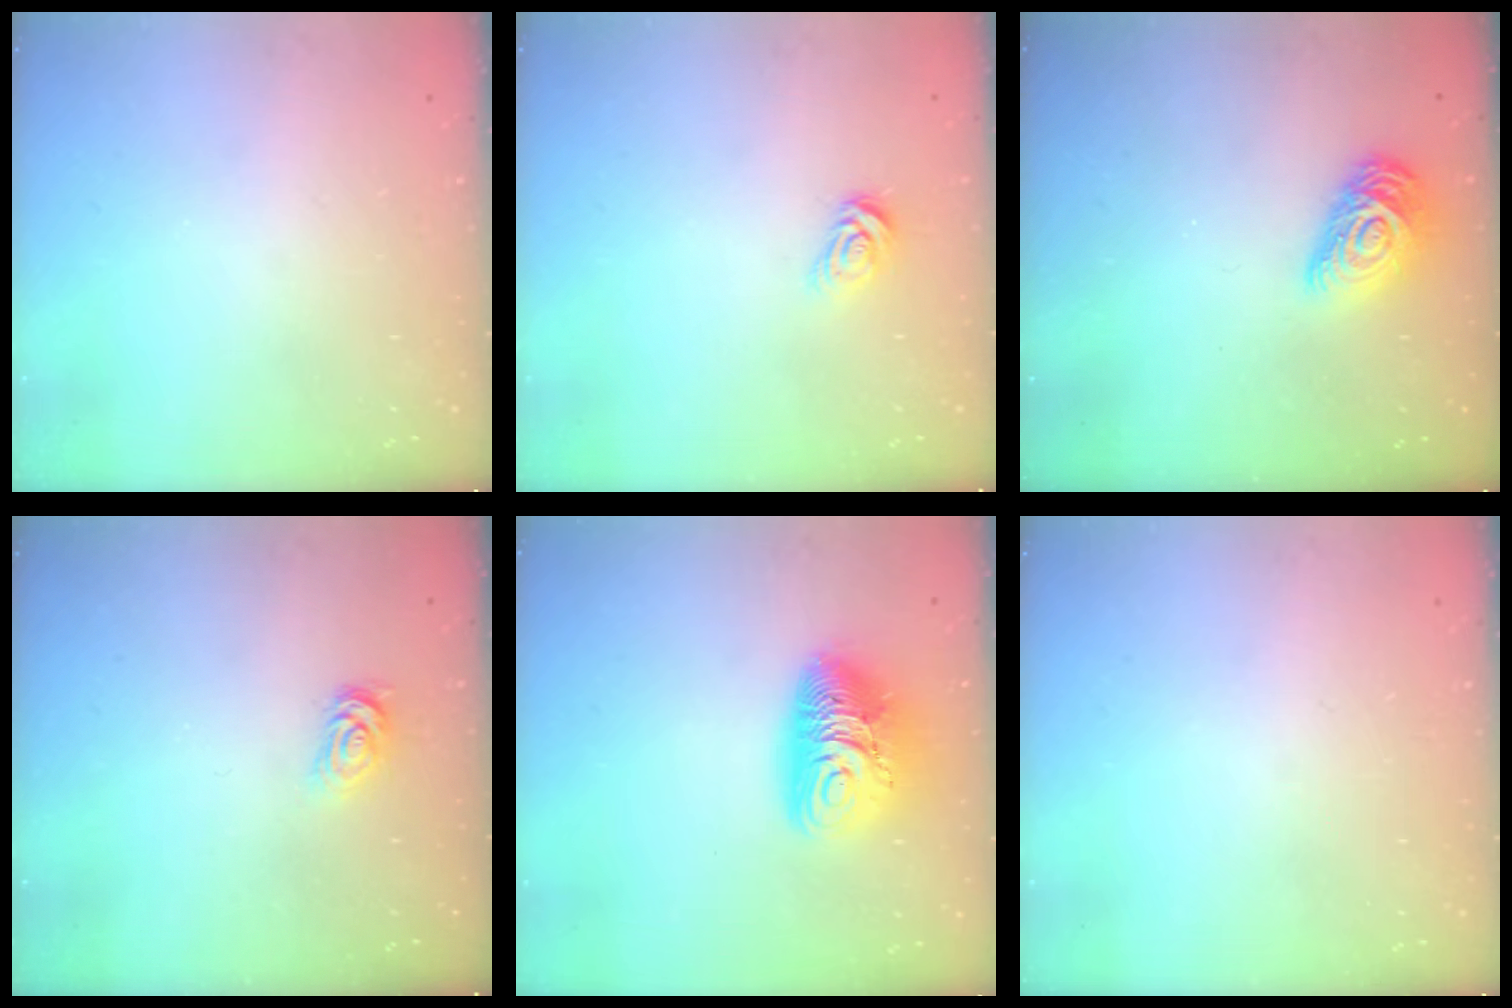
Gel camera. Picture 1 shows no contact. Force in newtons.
{"total": 6.2, "press": 6.2, "slide": 0.5}
{"total": 12.2, "press": 12.2, "slide": 0.5}
{"total": 2.6, "press": 2.6, "slide": 0.4}
{"total": 11.3, "press": 11.3, "slide": 0.8}
{"total": 0.0}